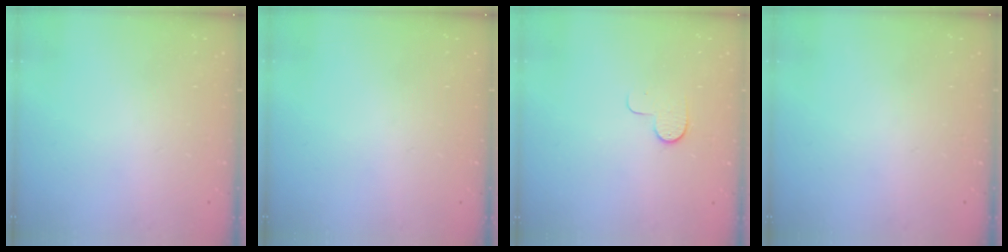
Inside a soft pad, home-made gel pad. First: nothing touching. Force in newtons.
{"total": 0.0}
{"total": 5.8, "press": 5.8, "slide": 0.6}
{"total": 0.0}